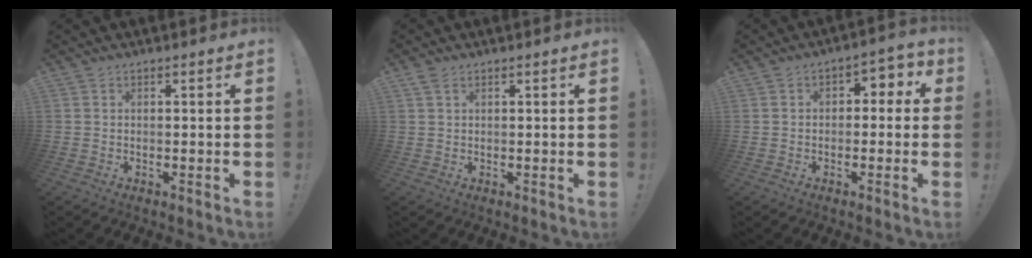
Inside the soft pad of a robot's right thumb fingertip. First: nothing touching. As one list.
[{"total": 1.9, "force": [1.1, 1.0, 1.1], "torque": [-0.019, 0.001, 0.020]}, {"total": 3.9, "force": [-1.1, 3.0, 2.1], "torque": [-0.013, 0.008, -0.026]}]